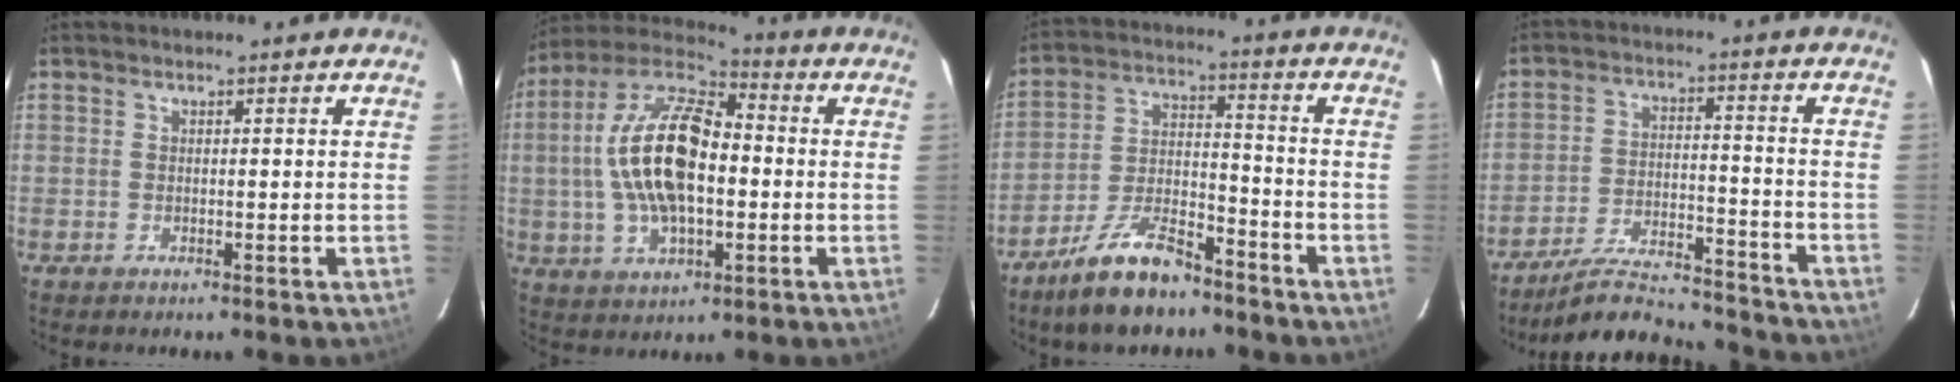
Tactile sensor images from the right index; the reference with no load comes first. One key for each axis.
{"total": 18.2, "fx": -0.4, "fy": 8.8, "fz": 15.9, "tx": -0.319, "ty": 0.013, "tz": -0.010}
{"total": 12.6, "fx": -9.6, "fy": 4.2, "fz": 6.9, "tx": -0.147, "ty": 0.006, "tz": -0.174}
{"total": 18.7, "fx": -17.3, "fy": 3.5, "fz": 6.1, "tx": -0.123, "ty": 0.004, "tz": -0.247}